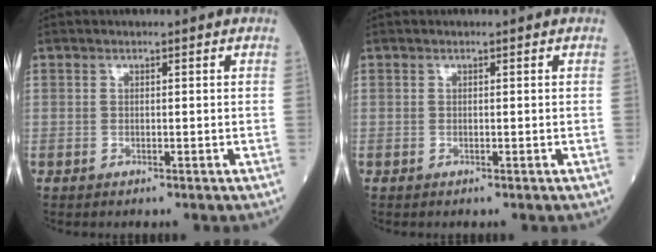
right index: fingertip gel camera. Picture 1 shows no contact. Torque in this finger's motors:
{"motor_torque": [0.00, 0.00, -0.04, -0.01]}